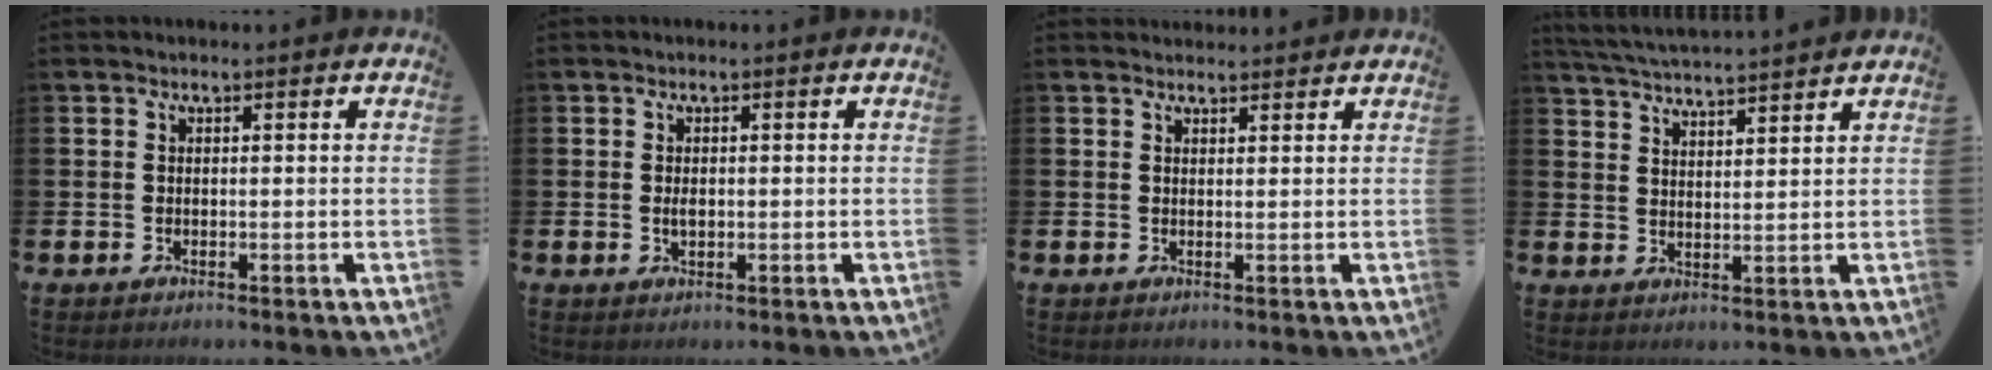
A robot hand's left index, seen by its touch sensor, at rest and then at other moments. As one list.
[{"total": 1.3, "force": [0.1, 0.7, 1.1], "torque": [-0.019, 0.003, 0.000]}, {"total": 1.5, "force": [1.4, 0.3, 0.0], "torque": [0.009, -0.006, 0.025]}, {"total": 4.5, "force": [4.5, -0.3, 0.3], "torque": [-0.024, -0.027, 0.081]}]